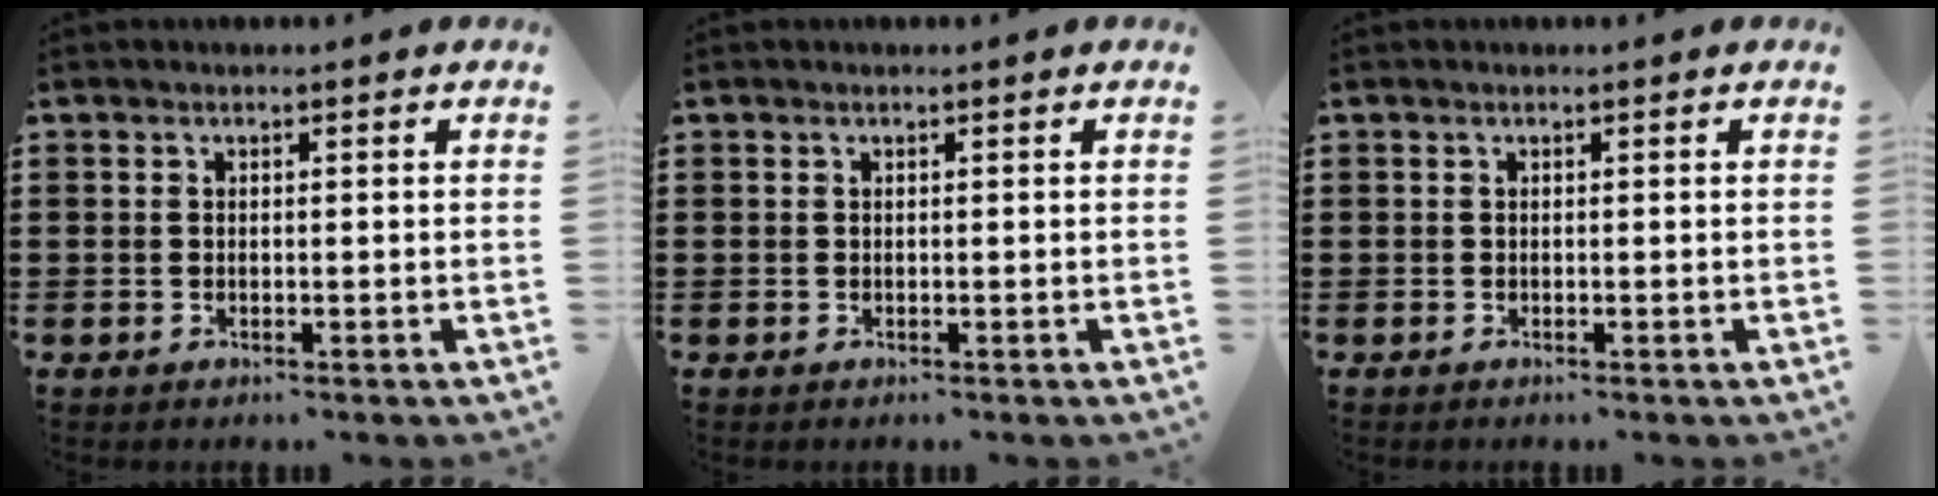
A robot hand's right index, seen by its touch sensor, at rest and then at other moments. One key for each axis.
{"total": 0.0}
{"total": 0.0}